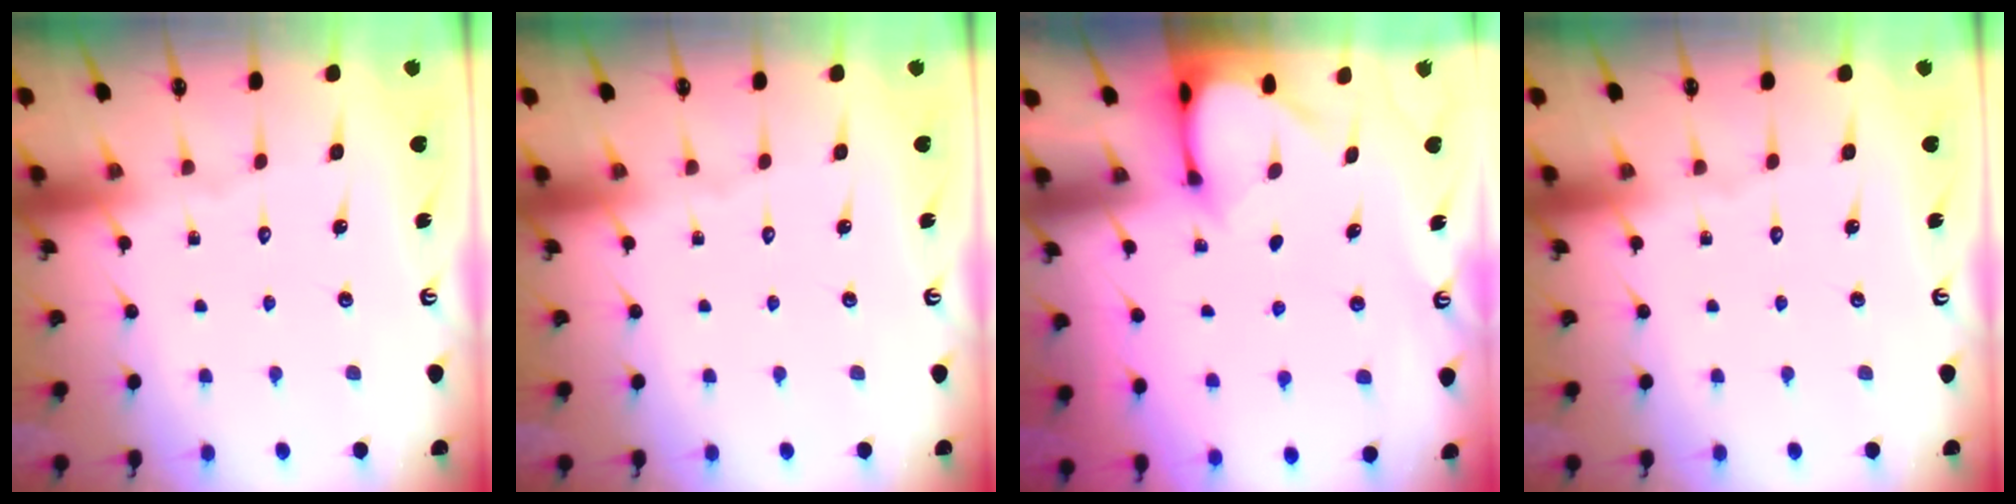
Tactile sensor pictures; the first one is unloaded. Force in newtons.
{"total": 0.0}
{"total": 3.4, "press": 3.4, "slide": 0.3}
{"total": 0.0}